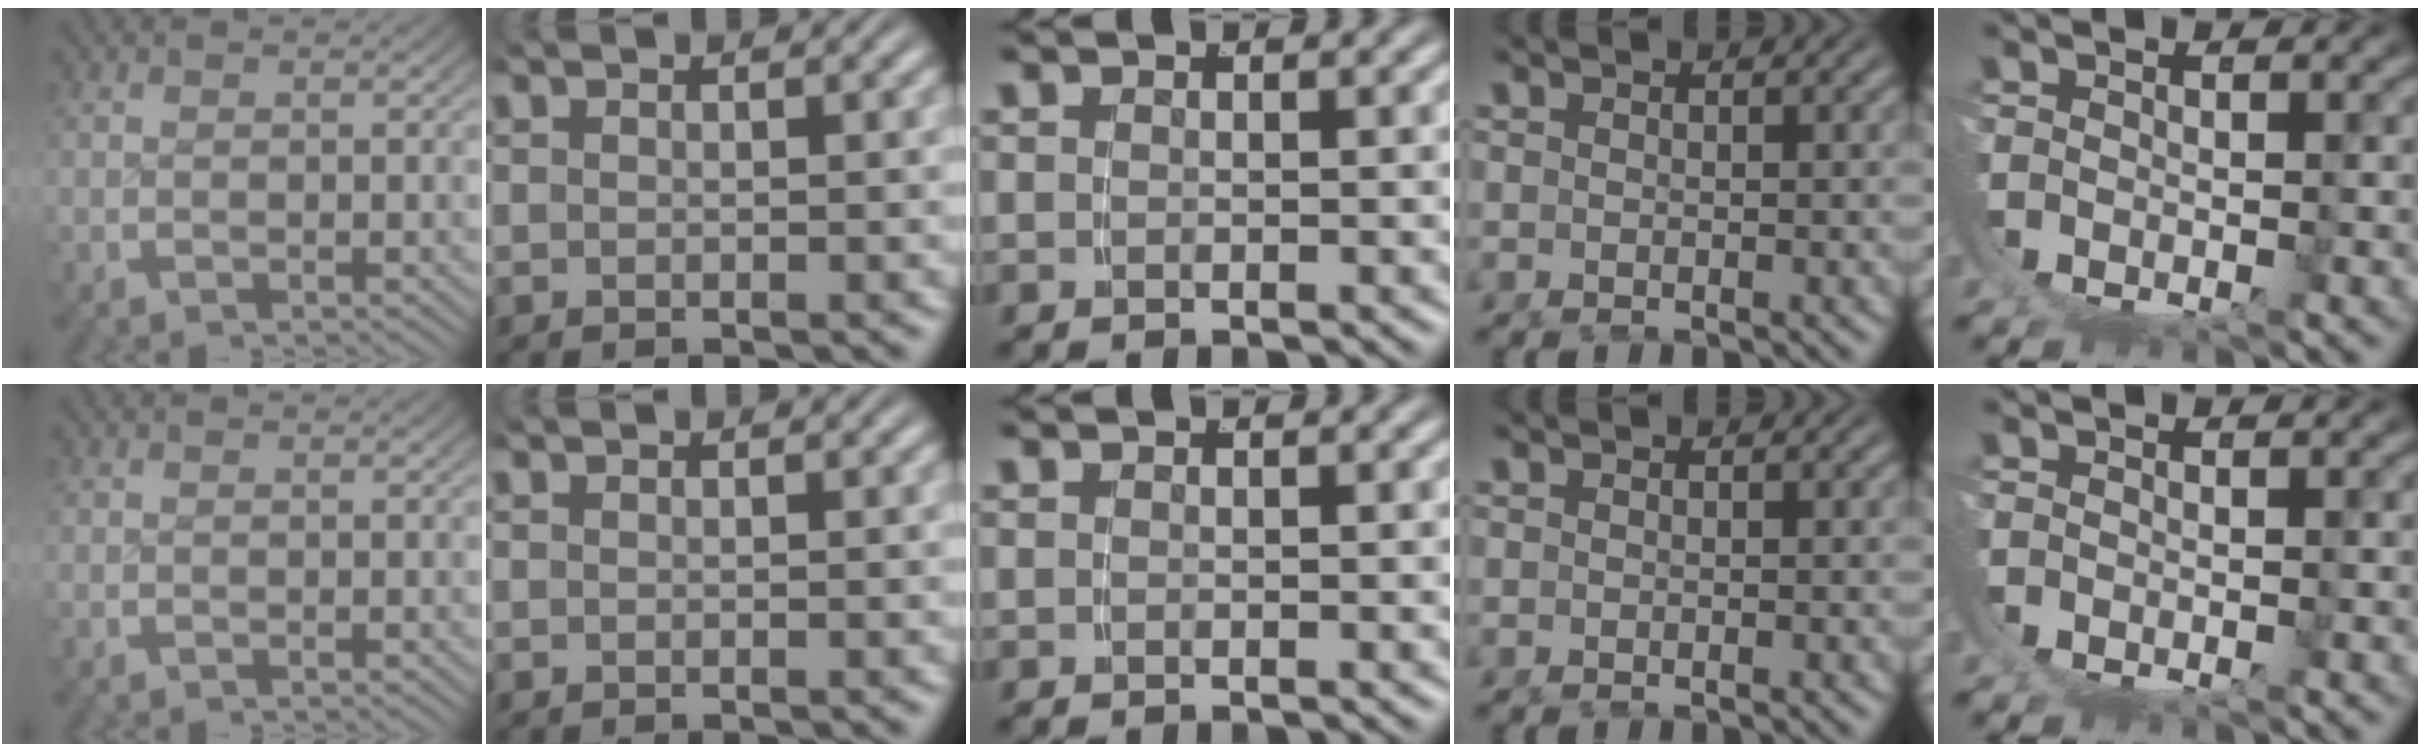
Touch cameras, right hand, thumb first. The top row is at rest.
{}